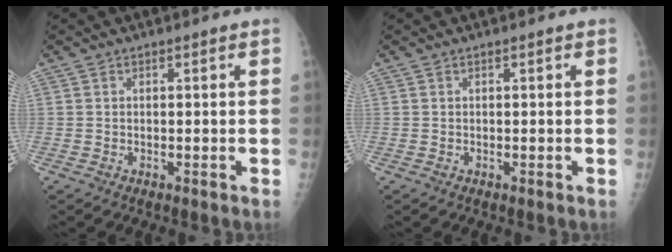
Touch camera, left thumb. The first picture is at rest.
{"total": 0.0}